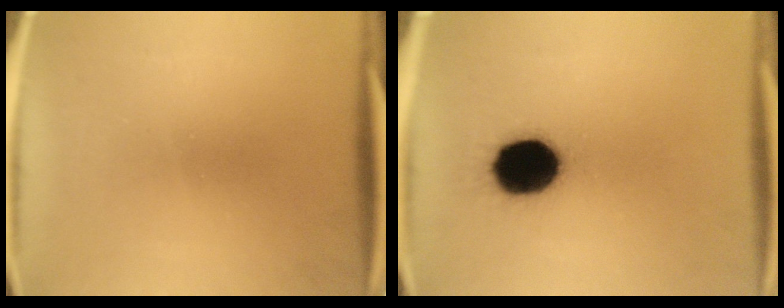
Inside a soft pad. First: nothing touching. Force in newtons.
{"total": 16.2}